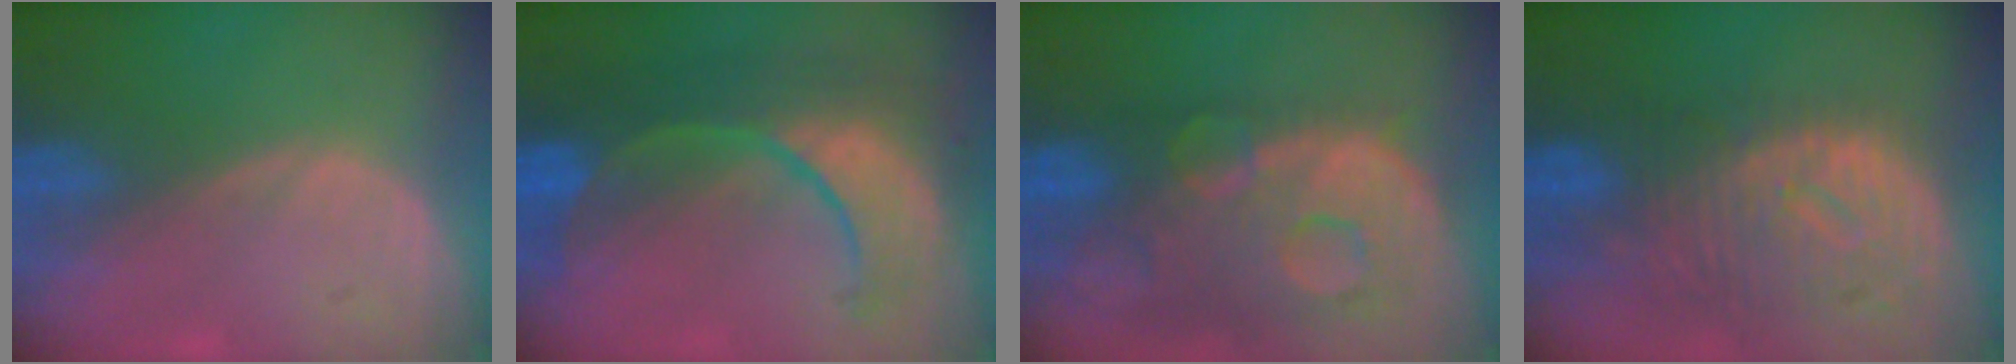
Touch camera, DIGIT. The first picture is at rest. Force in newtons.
{"total": 10.3, "press": 10.3, "slide": 1.1}
{"total": 13.7, "press": 11.1, "slide": 8.0}
{"total": 10.8, "press": 9.7, "slide": 4.8}